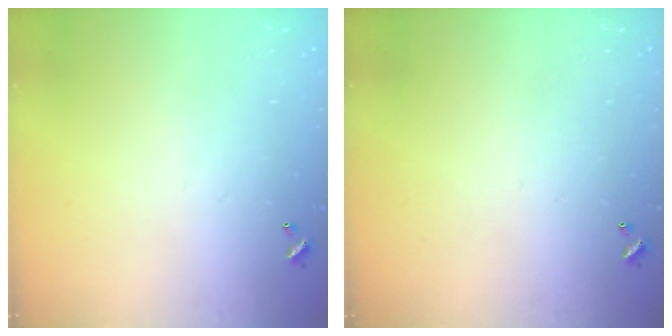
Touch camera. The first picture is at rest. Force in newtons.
{"total": 0.0}